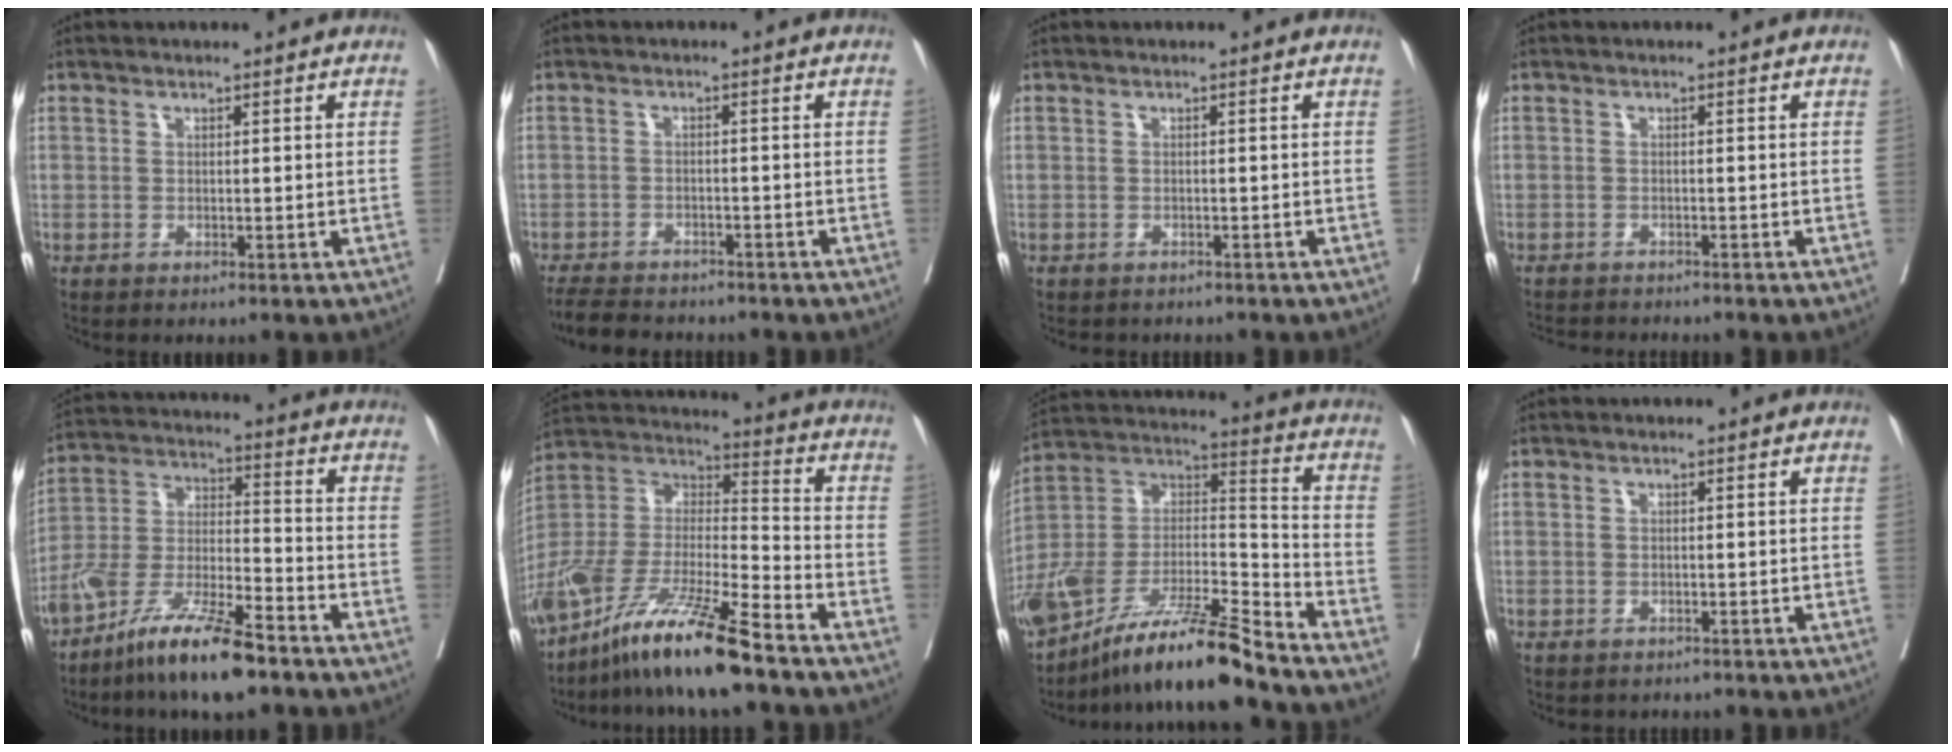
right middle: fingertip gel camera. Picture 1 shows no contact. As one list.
[{"total": 8.4, "force": [-7.6, 2.2, 2.9], "torque": [-0.049, -0.012, -0.113]}, {"total": 3.2, "force": [-2.8, 1.4, 0.6], "torque": [-0.009, -0.001, -0.038]}, {"total": 5.0, "force": [-4.8, 0.6, 1.2], "torque": [-0.011, -0.009, -0.073]}, {"total": 14.3, "force": [-10.1, 2.4, 9.9], "torque": [-0.195, -0.011, -0.187]}, {"total": 19.1, "force": [-13.7, 1.6, 13.2], "torque": [-0.286, -0.036, -0.262]}, {"total": 18.8, "force": [-15.4, 0.9, 10.7], "torque": [-0.219, 0.004, -0.283]}, {"total": 1.9, "force": [-1.7, 0.9, 0.2], "torque": [-0.007, -0.001, -0.025]}]